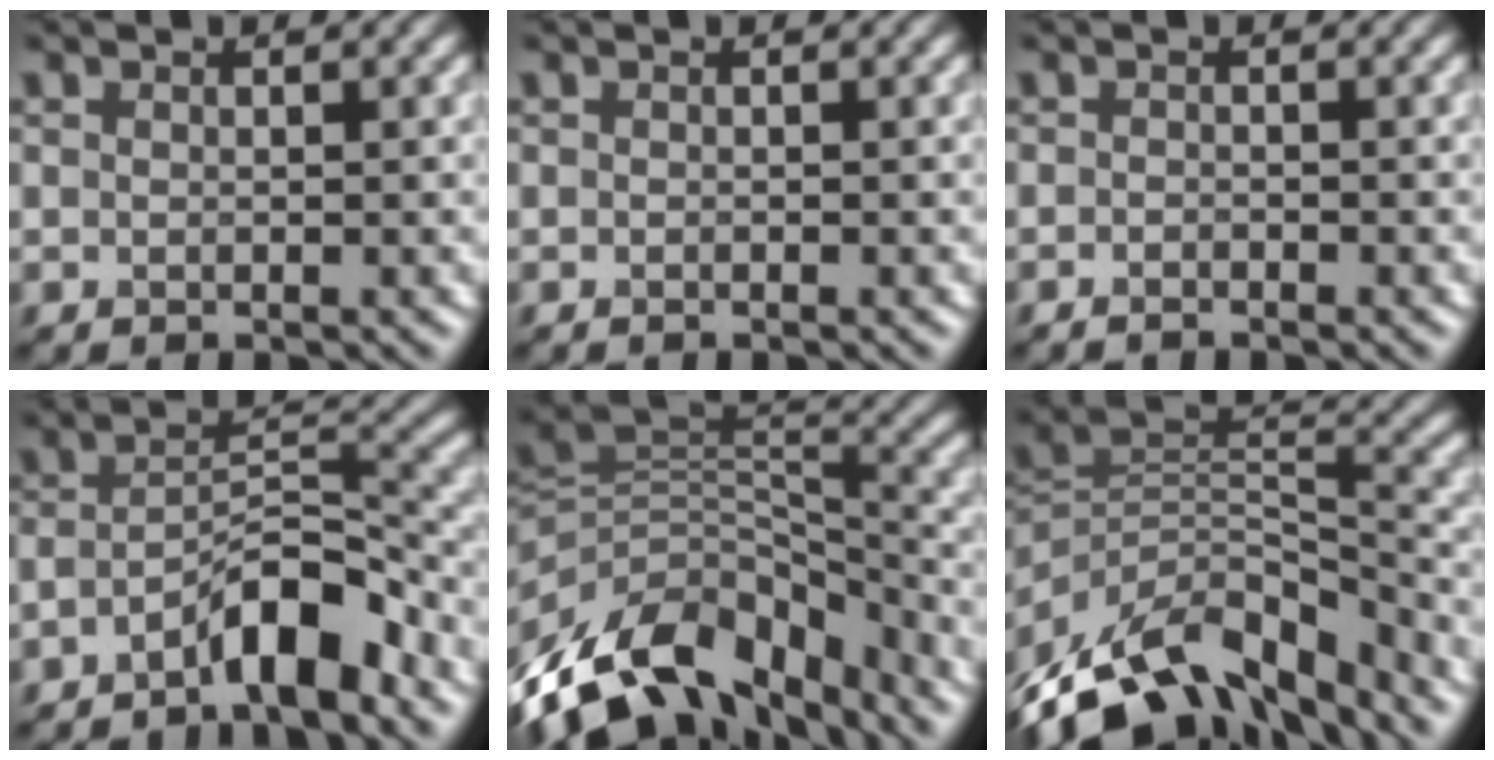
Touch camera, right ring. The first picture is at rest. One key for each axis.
{"total": 0.0}
{"total": 0.8, "fx": -0.7, "fy": 0.1, "fz": 0.3, "tx": -0.003, "ty": -0.001, "tz": -0.014}
{"total": 5.7, "fx": -3.8, "fy": 1.6, "fz": 4.1, "tx": -0.069, "ty": 0.012, "tz": -0.070}
{"total": 13.6, "fx": -8.7, "fy": 7.8, "fz": 6.9, "tx": -0.155, "ty": 0.016, "tz": -0.149}
{"total": 14.1, "fx": -10.3, "fy": 6.4, "fz": 7.2, "tx": -0.152, "ty": 0.018, "tz": -0.186}